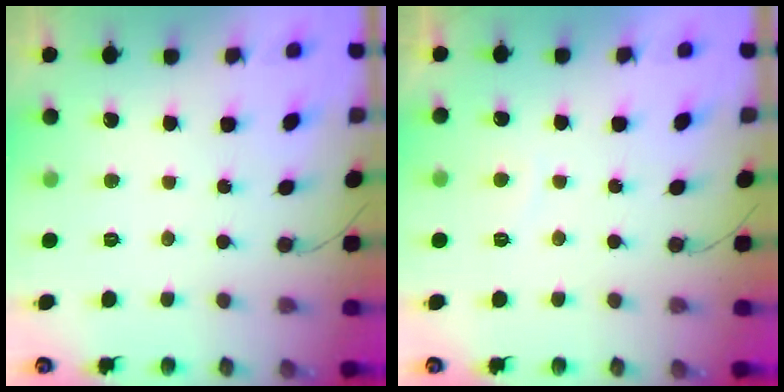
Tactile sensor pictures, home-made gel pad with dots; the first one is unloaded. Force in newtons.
{"total": 0.8, "press": 0.6, "slide": 0.5}